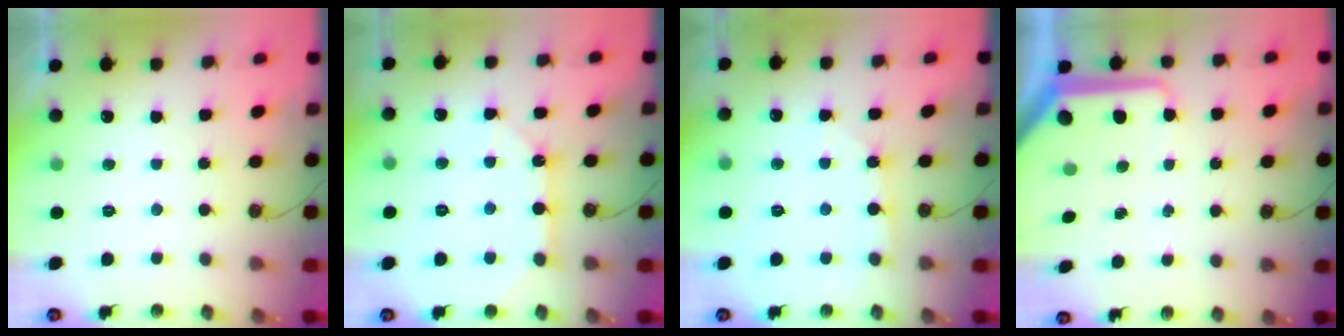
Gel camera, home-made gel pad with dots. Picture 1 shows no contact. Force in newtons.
{"total": 11.0, "press": 10.9, "slide": 0.9}
{"total": 3.2, "press": 3.2, "slide": 0.4}
{"total": 10.7, "press": 10.7, "slide": 1.0}